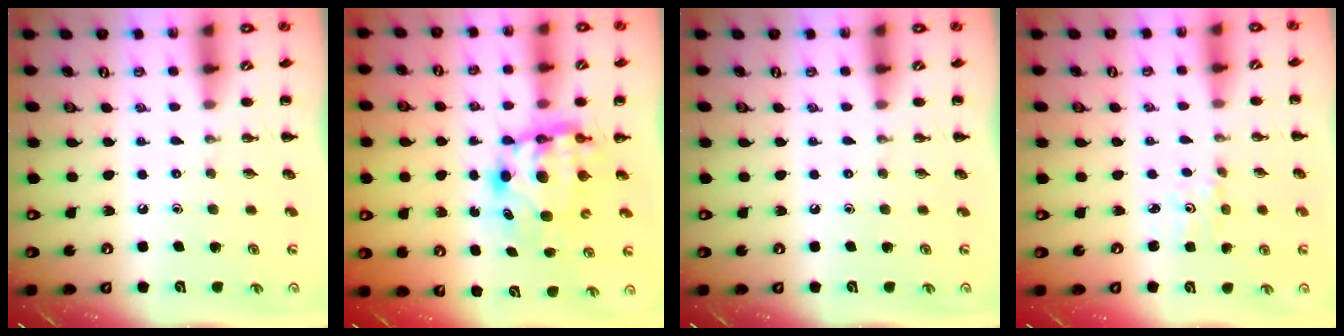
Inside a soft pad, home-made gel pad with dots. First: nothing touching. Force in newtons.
{"total": 6.5, "press": 6.3, "slide": 1.8}
{"total": 0.0}
{"total": 0.9, "press": 0.9, "slide": 0.3}